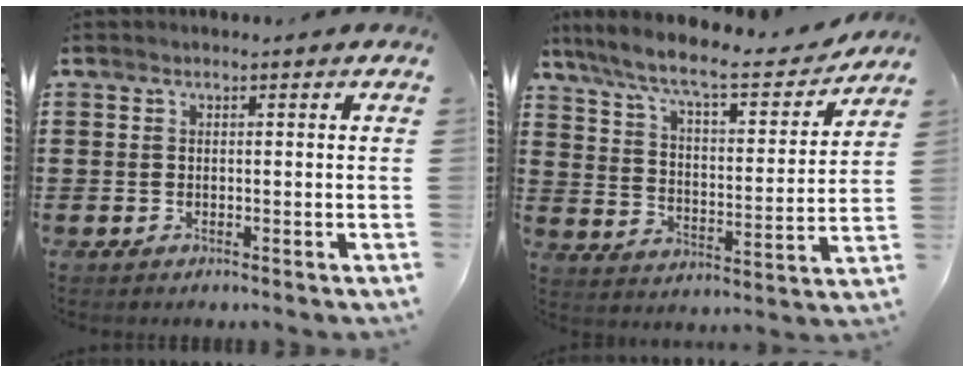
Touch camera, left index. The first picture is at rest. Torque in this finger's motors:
{"motor_torque": [0.52, -1.62, 0.47, 0.21]}